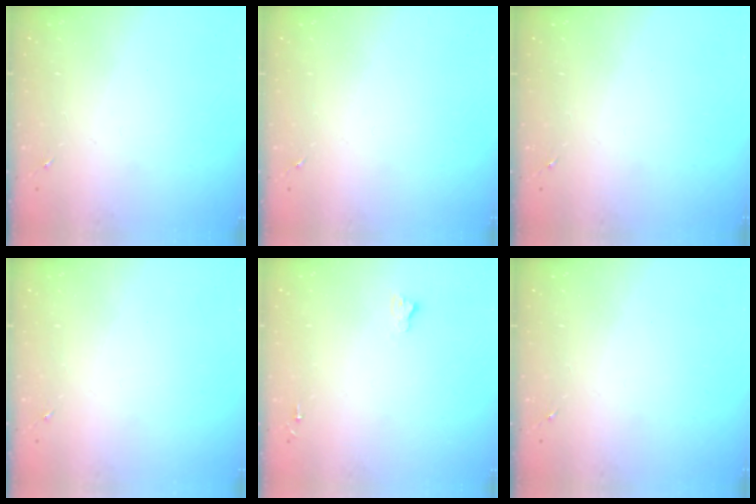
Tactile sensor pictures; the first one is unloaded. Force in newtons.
{"total": 0.0}
{"total": 0.0}
{"total": 0.0}
{"total": 2.7, "press": 2.7, "slide": 0.0}
{"total": 0.0}